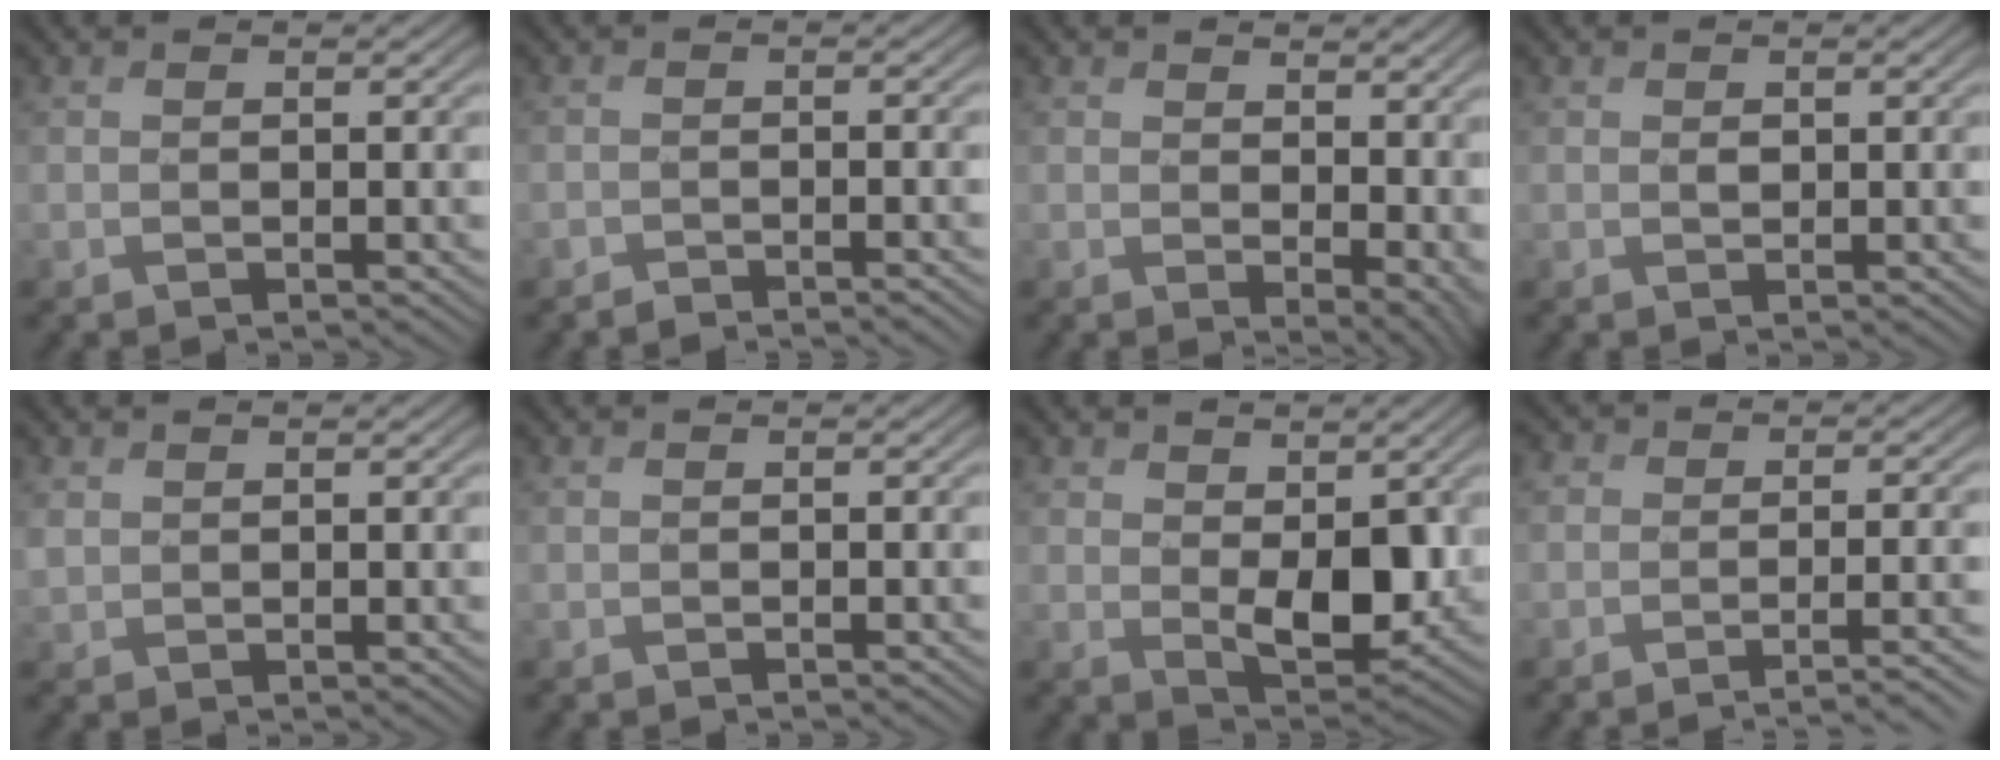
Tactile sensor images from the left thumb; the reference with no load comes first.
{"total": 1.7, "force": [-1.6, 0.2, 0.5], "torque": [-0.005, 0.001, -0.031]}
{"total": 6.5, "force": [1.9, 3.7, 5.0], "torque": [-0.078, -0.014, 0.041]}
{"total": 0.7, "force": [0.3, 0.5, 0.5], "torque": [-0.011, -0.002, 0.005]}
{"total": 1.8, "force": [1.1, 1.2, 0.9], "torque": [-0.025, -0.002, 0.027]}
{"total": 0.0}
{"total": 7.3, "force": [1.4, 4.5, 5.6], "torque": [-0.106, -0.023, 0.031]}
{"total": 3.9, "force": [-2.6, 1.3, 2.6], "torque": [-0.022, 0.005, -0.033]}